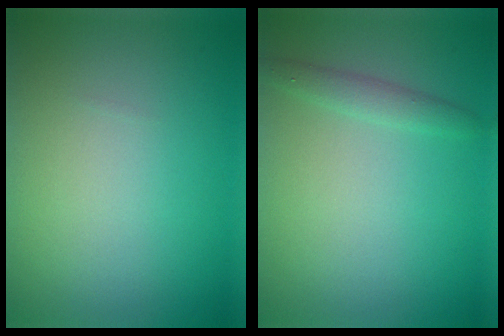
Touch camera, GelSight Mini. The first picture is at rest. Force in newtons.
{"total": 1.5, "press": 1.5, "slide": 0.0}